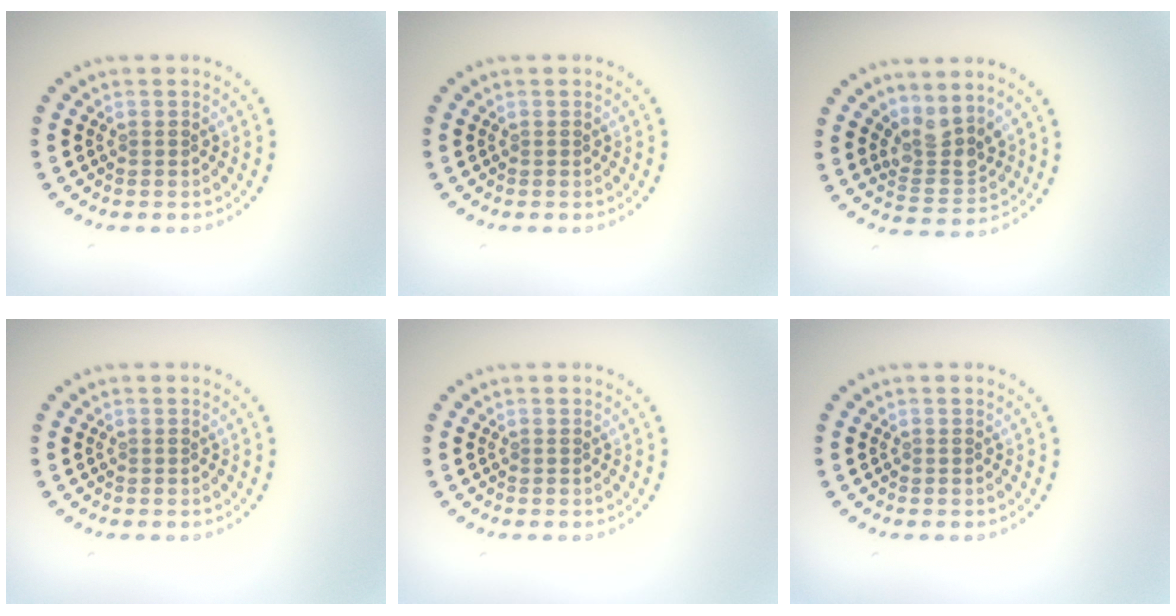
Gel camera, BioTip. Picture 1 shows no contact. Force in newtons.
{"total": 0.0}
{"total": 3.1, "press": 2.6, "slide": 1.8}
{"total": 0.0}
{"total": 0.0}
{"total": 0.0}